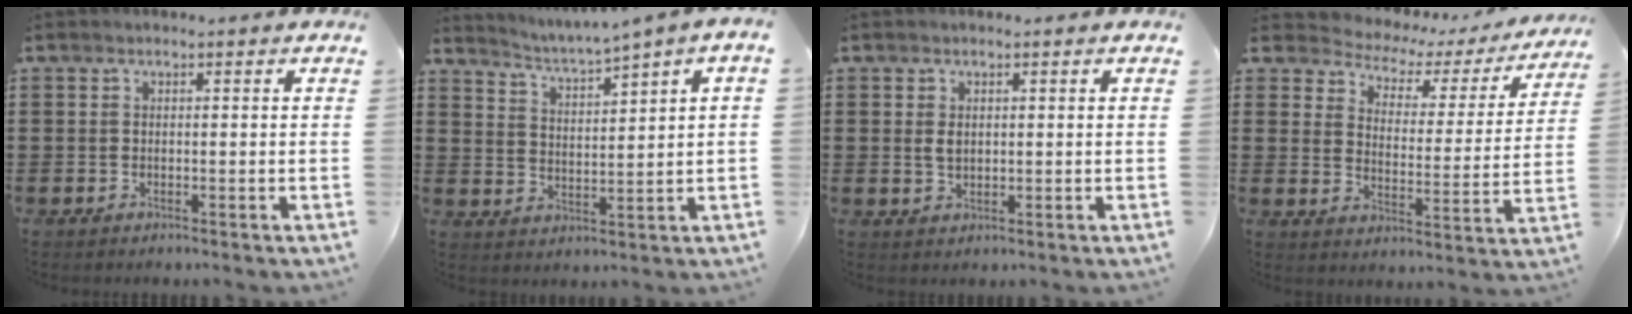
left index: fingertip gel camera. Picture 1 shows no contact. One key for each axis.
{"total": 2.1, "fx": 1.8, "fy": -0.6, "fz": 0.9, "tx": -0.030, "ty": -0.020, "tz": 0.022}
{"total": 1.9, "fx": 0.5, "fy": 1.1, "fz": 1.4, "tx": -0.032, "ty": 0.005, "tz": 0.009}
{"total": 3.0, "fx": 2.4, "fy": 1.5, "fz": 1.0, "tx": -0.041, "ty": -0.022, "tz": 0.029}